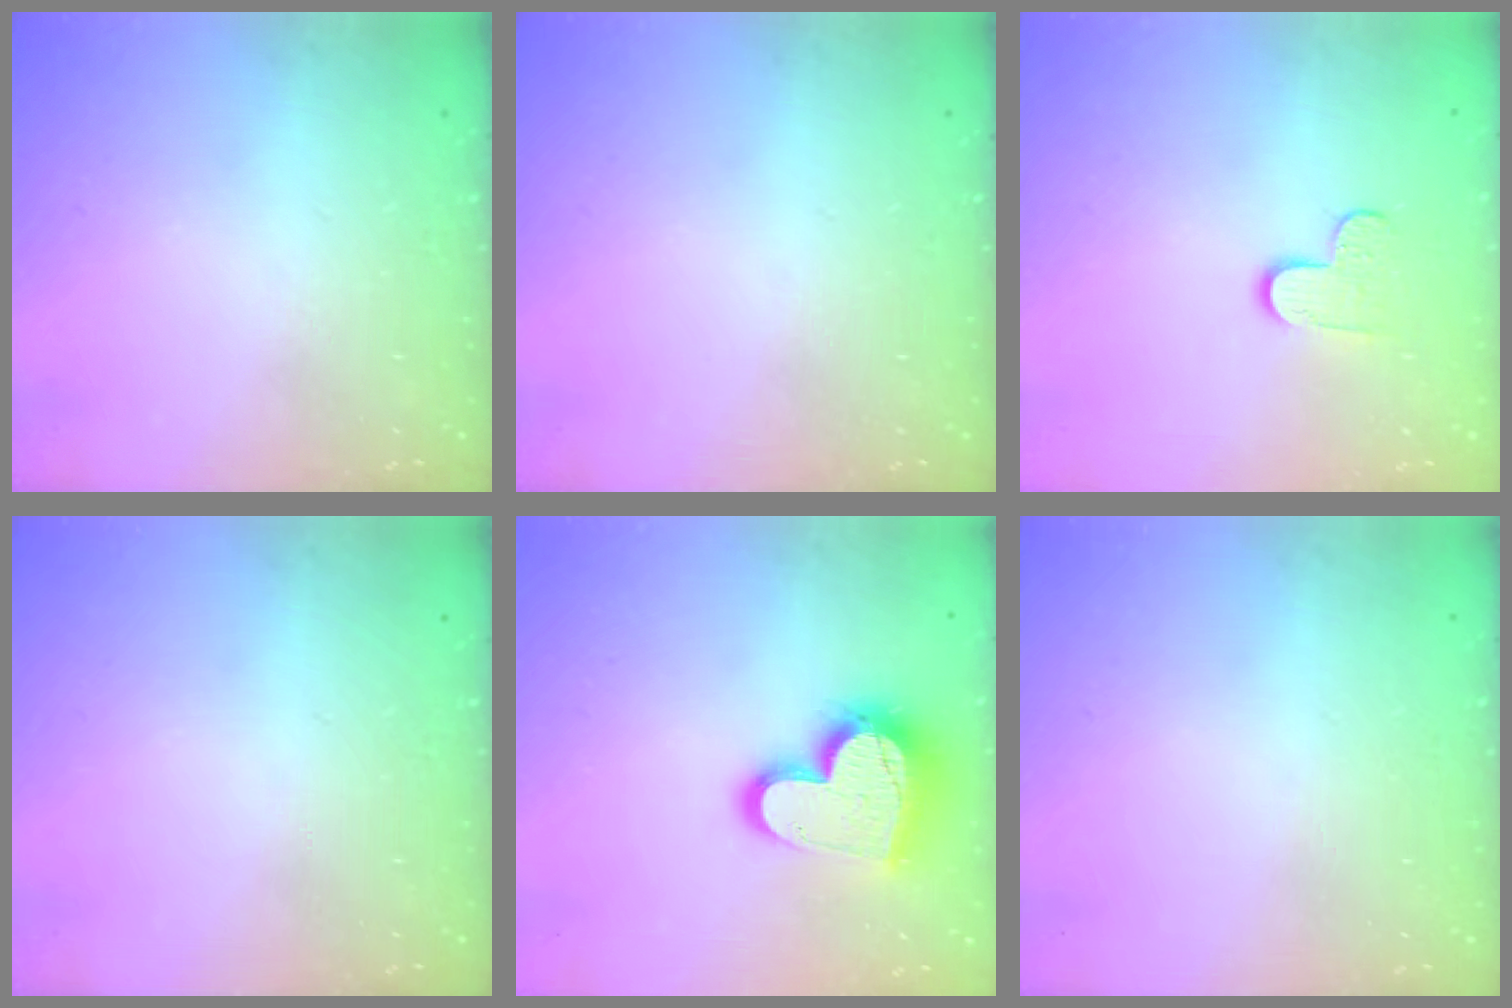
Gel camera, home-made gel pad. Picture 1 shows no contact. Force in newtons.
{"total": 0.0}
{"total": 5.3, "press": 5.3, "slide": 0.3}
{"total": 0.0}
{"total": 17.9, "press": 17.9, "slide": 1.5}
{"total": 0.8, "press": 0.8, "slide": 0.1}